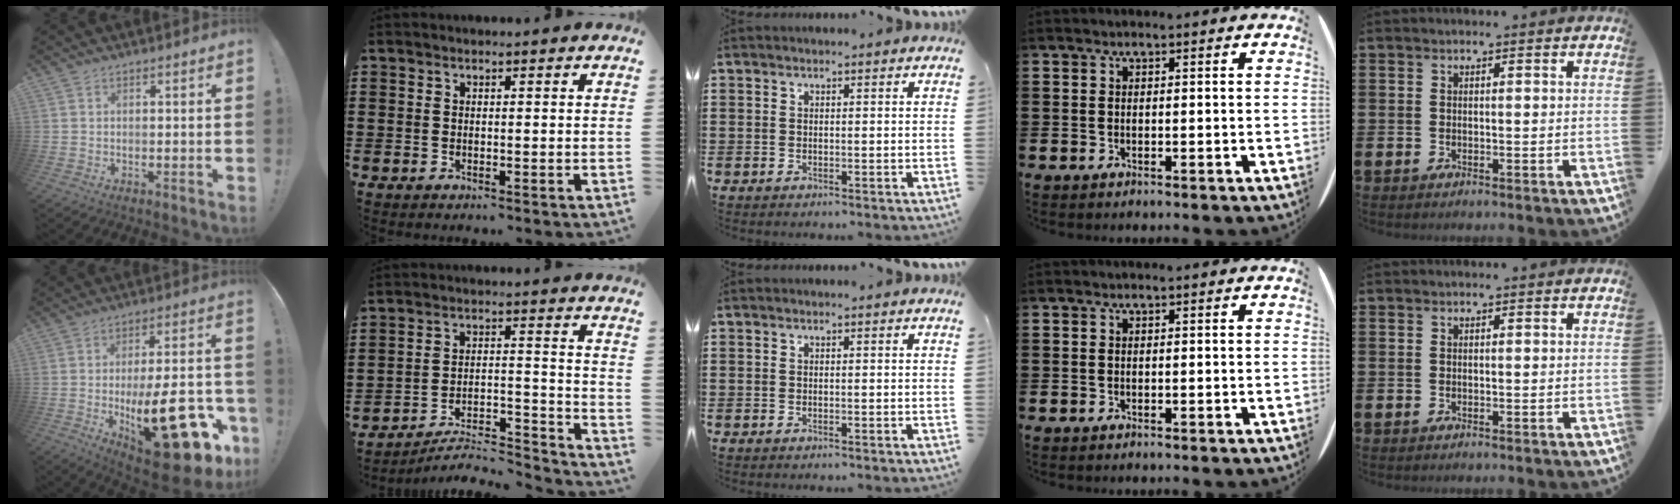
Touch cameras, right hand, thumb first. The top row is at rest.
{"thumb": {"total": 26.7, "force": [-8.1, 10.1, 23.4], "torque": [-0.346, 0.034, -0.112]}, "index": {"total": 5.2, "force": [-4.9, 0.7, 1.7], "torque": [-0.028, -0.009, -0.099]}}